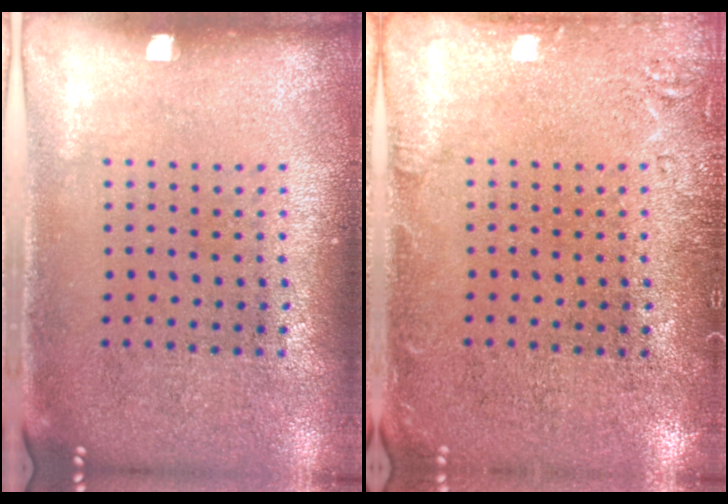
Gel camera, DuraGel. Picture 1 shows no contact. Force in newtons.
{"total": 1.9, "press": 1.8, "slide": 0.3}